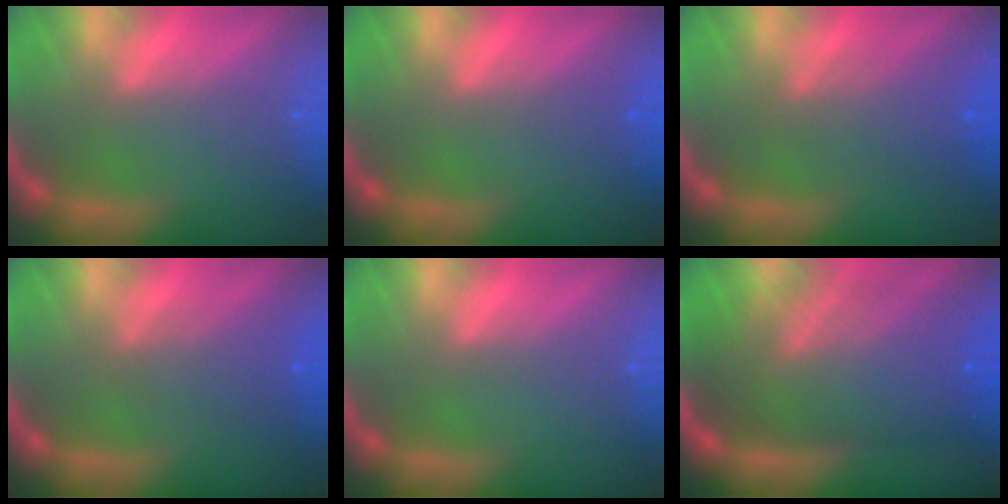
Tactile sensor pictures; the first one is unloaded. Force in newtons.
{"total": 1.0}
{"total": 3.5}
{"total": 3.0}
{"total": 0.0}
{"total": 10.0}